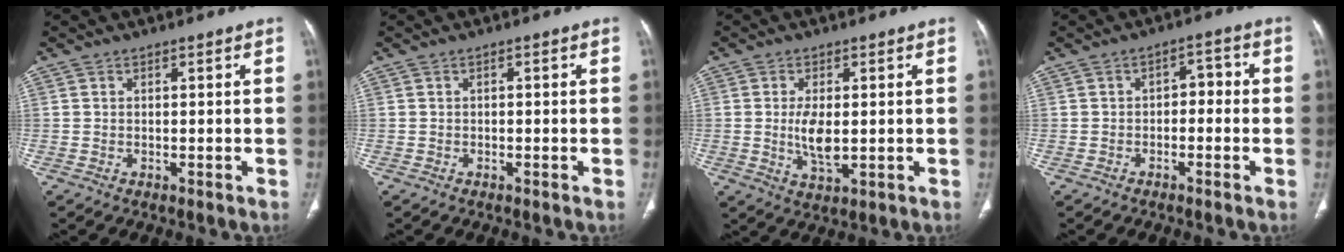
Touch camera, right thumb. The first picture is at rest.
{"total": 0.0}
{"total": 5.9, "force": [0.0, 2.6, 5.3], "torque": [-0.101, -0.013, 0.005]}
{"total": 3.7, "force": [-0.8, 2.4, 2.7], "torque": [-0.020, 0.025, -0.019]}